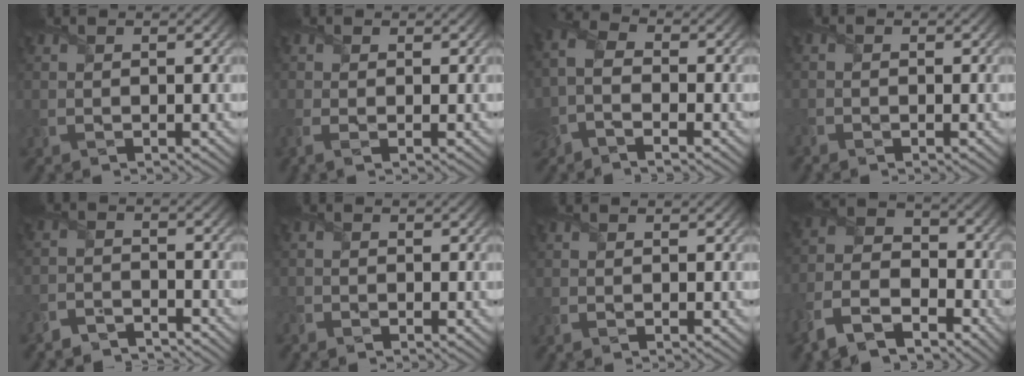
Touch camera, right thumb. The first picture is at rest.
{"total": 1.7, "force": [-0.3, 0.7, 1.6], "torque": [-0.047, -0.005, -0.009]}
{"total": 5.4, "force": [-1.9, 2.9, 4.2], "torque": [-0.113, -0.002, -0.050]}
{"total": 1.1, "force": [-0.8, 0.6, 0.5], "torque": [-0.012, -0.005, -0.015]}
{"total": 4.1, "force": [-4.1, 0.3, 0.3], "torque": [-0.004, -0.002, -0.089]}
{"total": 1.4, "force": [-1.1, 0.8, 0.3], "torque": [-0.009, -0.003, -0.019]}
{"total": 0.6, "force": [-0.1, 0.4, 0.5], "torque": [-0.009, -0.001, 0.000]}
{"total": 12.0, "force": [-7.5, 7.1, 6.2], "torque": [-0.150, -0.039, -0.153]}